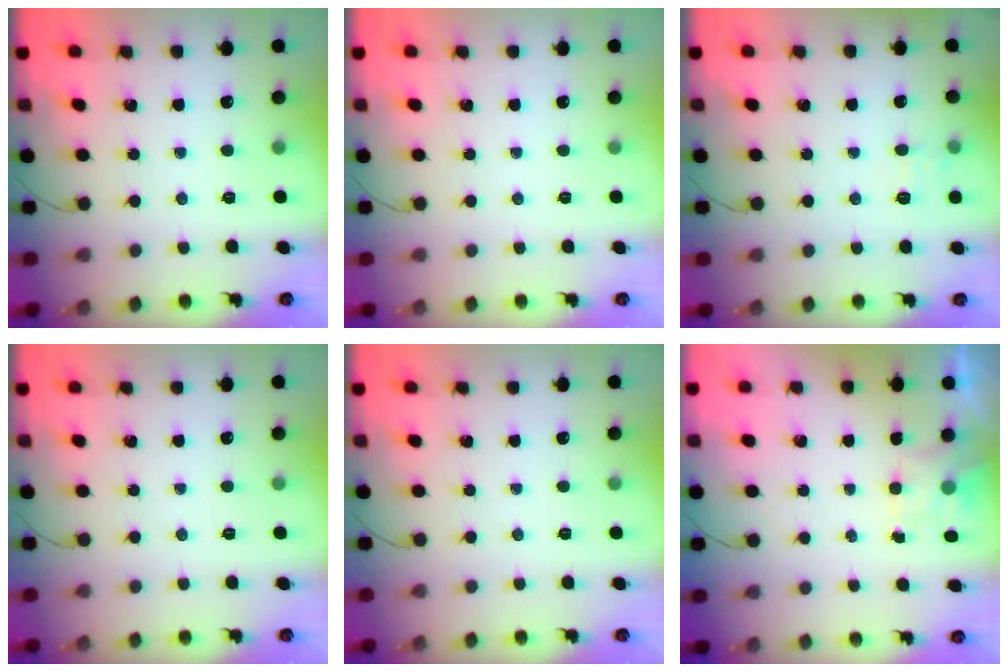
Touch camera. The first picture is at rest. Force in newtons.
{"total": 0.0}
{"total": 5.8, "press": 5.6, "slide": 1.5}
{"total": 0.0}
{"total": 0.0}
{"total": 2.0, "press": 1.6, "slide": 1.2}